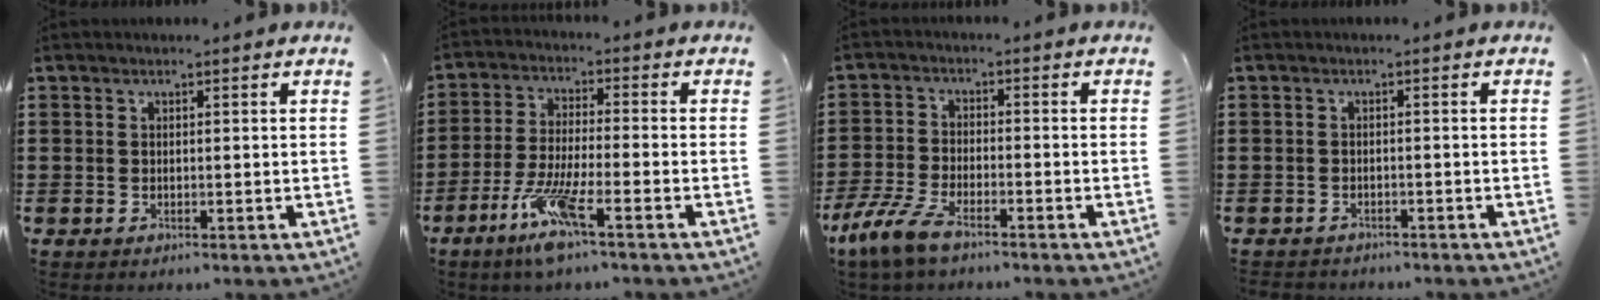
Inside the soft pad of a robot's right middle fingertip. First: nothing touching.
{"total": 8.3, "force": [-4.9, 1.1, 6.6], "torque": [-0.142, -0.011, -0.093]}
{"total": 6.7, "force": [-5.0, 1.9, 4.1], "torque": [-0.108, -0.013, -0.098]}
{"total": 1.3, "force": [-1.2, 0.5, -0.2], "torque": [-0.001, 0.002, -0.028]}